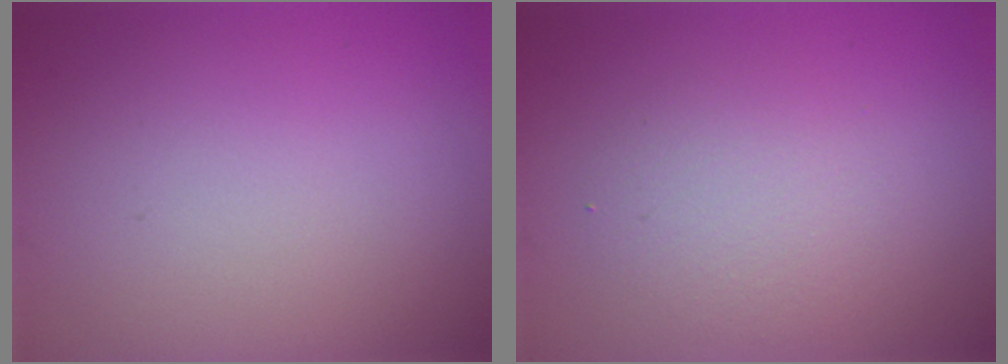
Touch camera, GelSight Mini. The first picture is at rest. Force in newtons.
{"total": 2.7, "press": 2.7, "slide": 0.2}